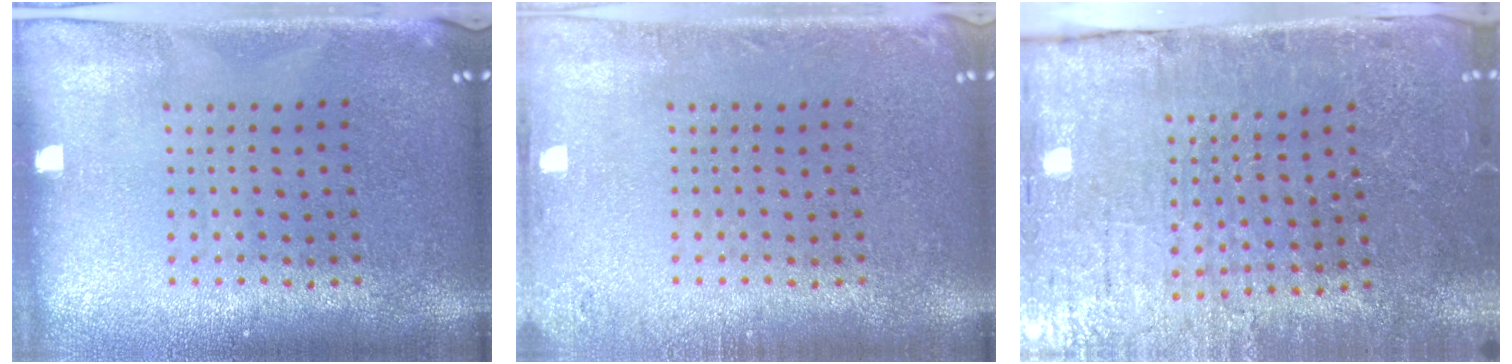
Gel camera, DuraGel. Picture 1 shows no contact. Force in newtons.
{"total": 1.2, "press": 1.2, "slide": 0.1}
{"total": 3.9, "press": 3.9, "slide": 0.5}